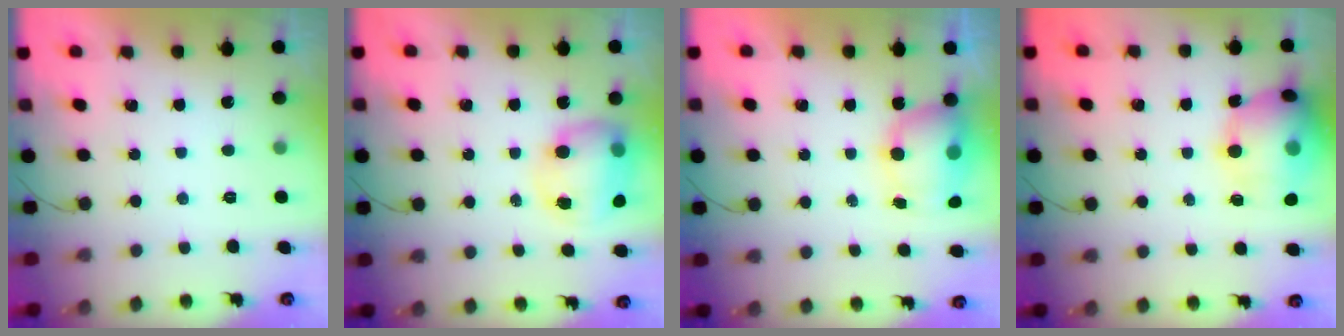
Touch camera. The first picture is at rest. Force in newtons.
{"total": 10.1, "press": 9.7, "slide": 2.8}
{"total": 11.3, "press": 8.5, "slide": 7.5}
{"total": 16.4, "press": 16.1, "slide": 3.3}